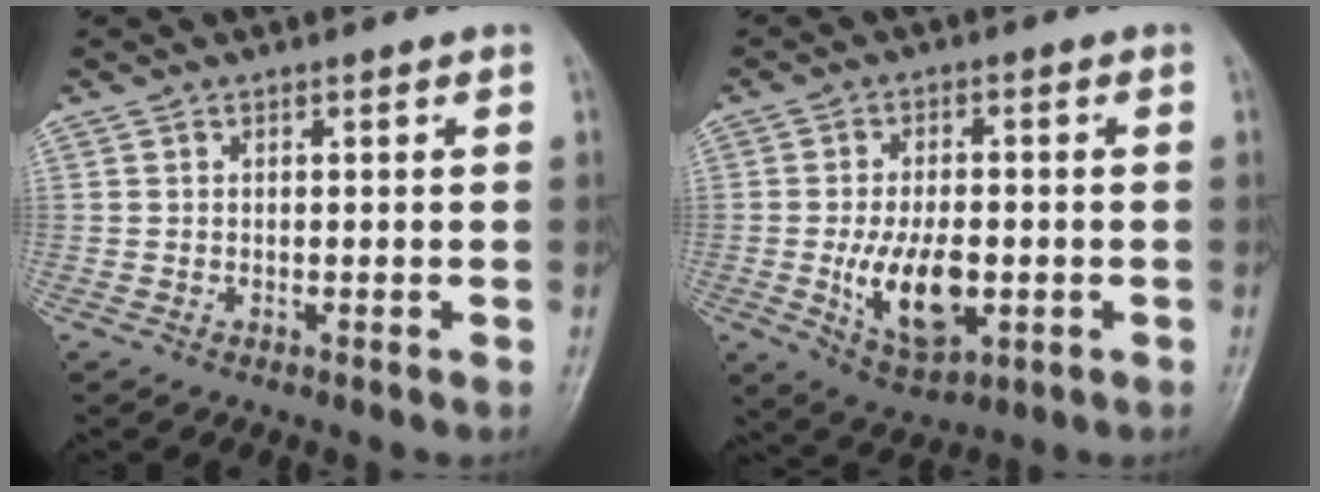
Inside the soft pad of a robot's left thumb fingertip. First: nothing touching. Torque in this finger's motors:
{"motor_torque": [0.05, 1.46, 0.96, 0.07, 0.14]}